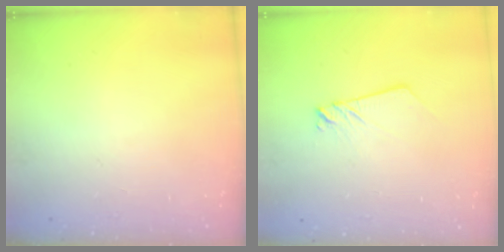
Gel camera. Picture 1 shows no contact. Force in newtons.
{"total": 2.4, "press": 2.4, "slide": 0.2}